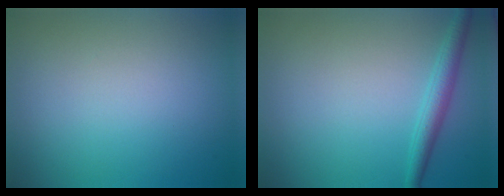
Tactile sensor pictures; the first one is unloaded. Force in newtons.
{"total": 2.3, "press": 2.3, "slide": 0.1}